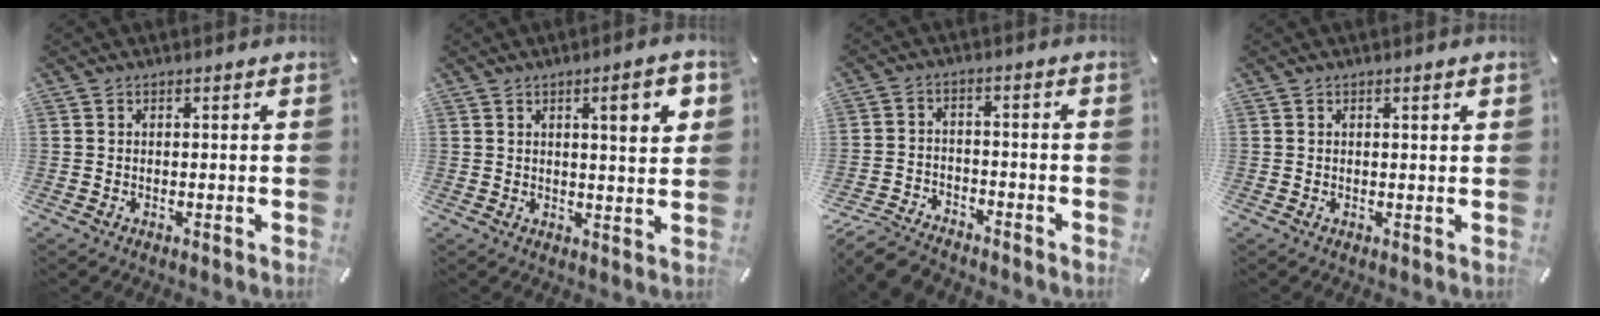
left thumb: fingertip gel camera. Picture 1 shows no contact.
{"total": 8.3, "force": [3.4, 1.8, 7.3], "torque": [-0.105, -0.009, 0.046]}
{"total": 7.3, "force": [-6.5, 2.6, 2.0], "torque": [-0.037, 0.034, -0.126]}
{"total": 1.2, "force": [0.5, 0.1, 1.1], "torque": [-0.020, 0.002, 0.008]}